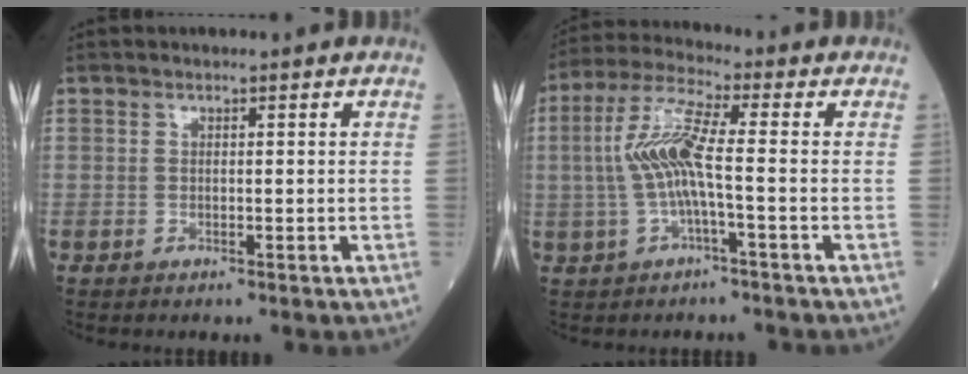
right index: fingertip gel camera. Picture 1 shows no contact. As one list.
[{"total": 8.2, "force": [-0.9, 0.8, 8.1], "torque": [-0.176, 0.020, -0.020]}]